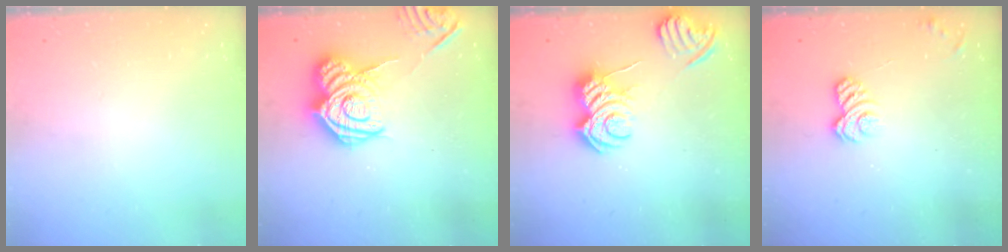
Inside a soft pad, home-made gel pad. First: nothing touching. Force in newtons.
{"total": 14.4, "press": 14.4, "slide": 1.0}
{"total": 7.8, "press": 7.8, "slide": 0.9}
{"total": 3.7, "press": 3.5, "slide": 1.2}